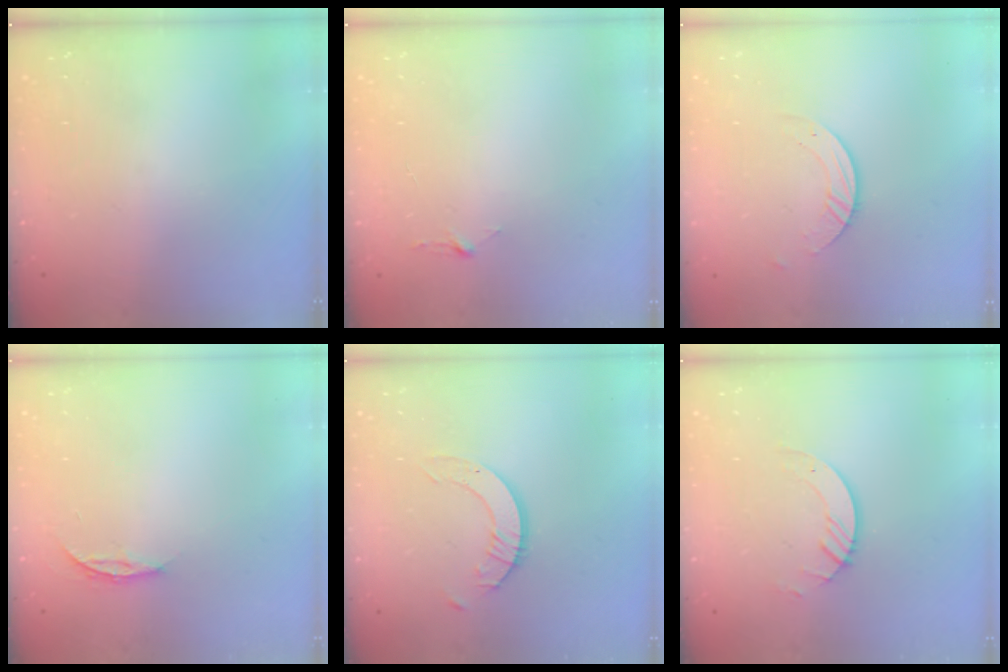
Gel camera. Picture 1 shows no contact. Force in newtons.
{"total": 2.9, "press": 2.9, "slide": 0.3}
{"total": 3.4, "press": 3.4, "slide": 0.1}
{"total": 3.8, "press": 3.8, "slide": 0.3}
{"total": 3.5, "press": 3.4, "slide": 0.4}
{"total": 3.1, "press": 3.0, "slide": 0.3}